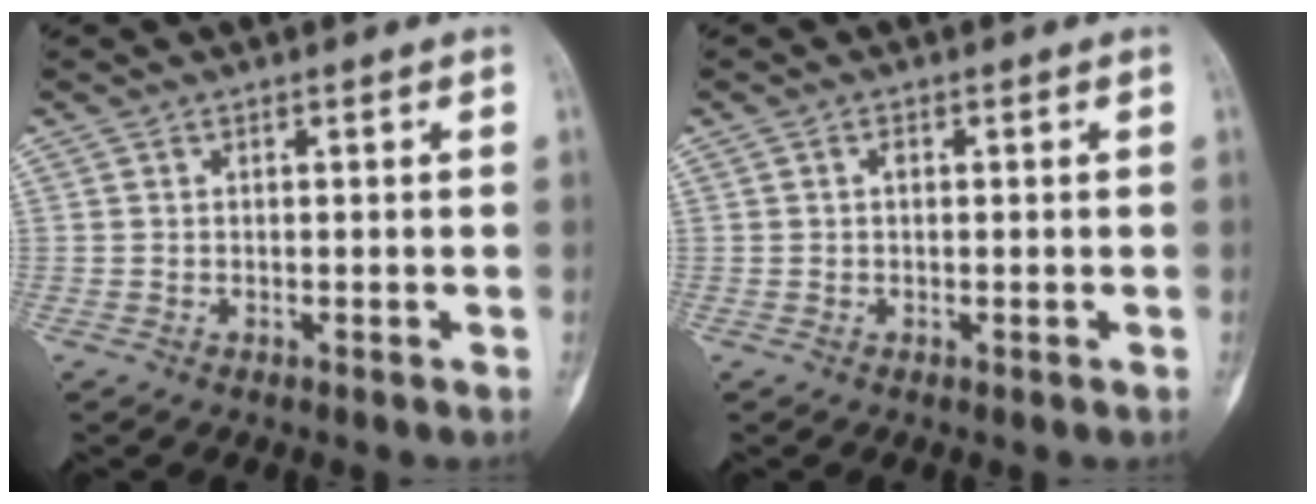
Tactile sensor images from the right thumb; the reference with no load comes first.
{"total": 0.8, "force": [0.0, 0.6, 0.6], "torque": [-0.006, 0.002, -0.002]}